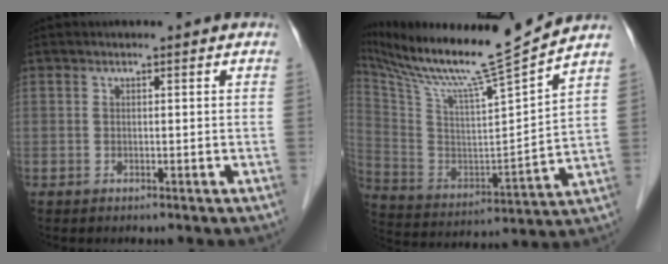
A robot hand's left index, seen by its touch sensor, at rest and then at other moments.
{"total": 18.2, "force": [15.8, -1.5, 8.8], "torque": [-0.171, -0.034, 0.271]}